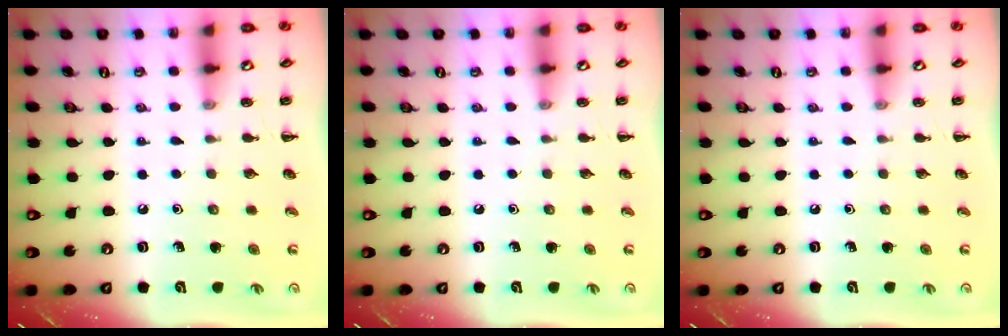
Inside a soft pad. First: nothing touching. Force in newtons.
{"total": 0.0}
{"total": 0.0}